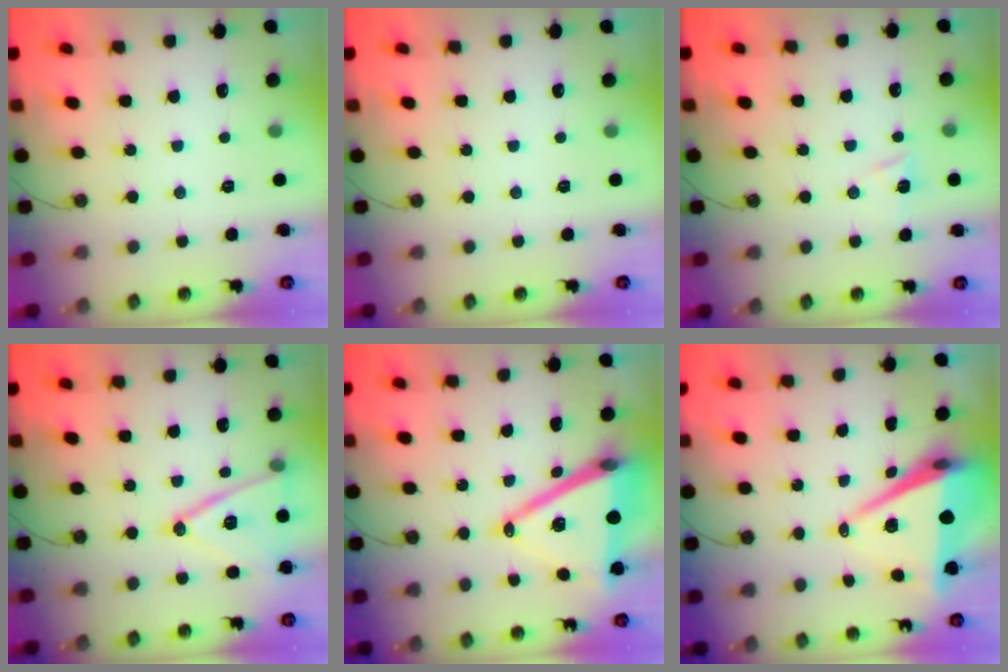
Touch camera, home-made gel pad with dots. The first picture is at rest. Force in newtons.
{"total": 0.0}
{"total": 5.9, "press": 5.8, "slide": 0.8}
{"total": 15.3, "press": 14.9, "slide": 3.3}
{"total": 18.7, "press": 18.3, "slide": 3.7}
{"total": 9.8, "press": 8.8, "slide": 4.2}